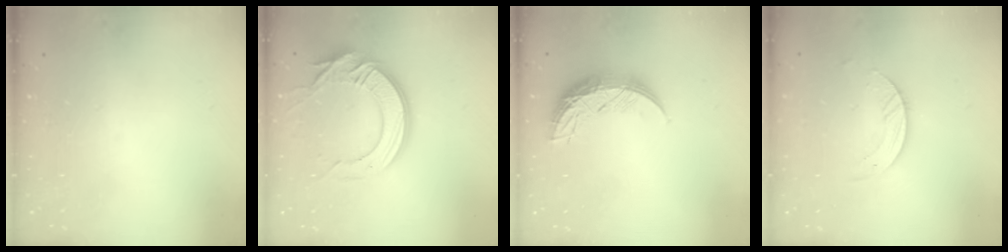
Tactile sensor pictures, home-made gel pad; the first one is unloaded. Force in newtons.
{"total": 16.4, "press": 16.4, "slide": 1.2}
{"total": 10.5, "press": 10.5, "slide": 0.8}
{"total": 3.4, "press": 3.4, "slide": 0.1}